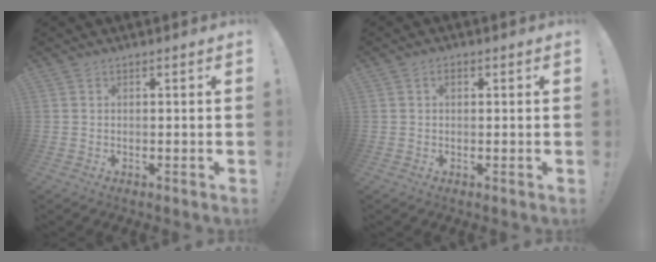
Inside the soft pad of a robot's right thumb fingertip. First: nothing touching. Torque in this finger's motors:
{"motor_torque": [-0.03, 0.16, 0.10, -0.21, 0.00]}